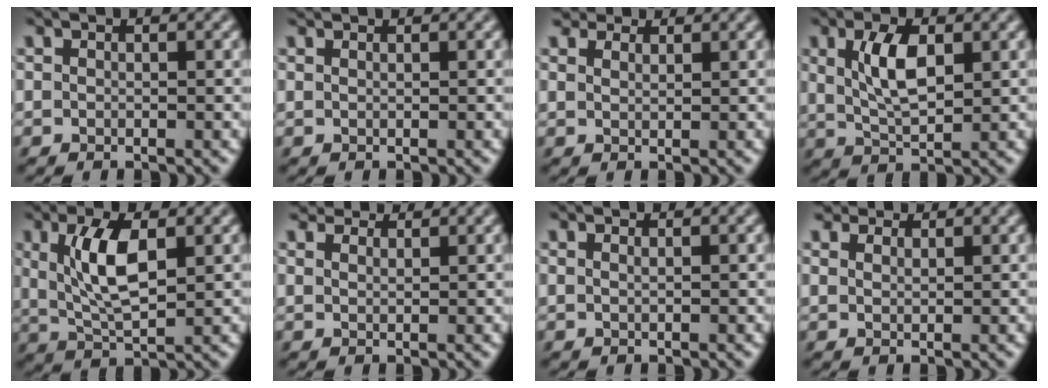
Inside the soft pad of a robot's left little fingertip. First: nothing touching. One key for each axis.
{"total": 0.8, "fx": 0.7, "fy": -0.3, "fz": 0.0, "tx": -0.003, "ty": 0.005, "tz": 0.013}
{"total": 3.4, "fx": 2.7, "fy": 1.7, "fz": 1.3, "tx": -0.069, "ty": 0.001, "tz": 0.053}
{"total": 3.5, "fx": 0.8, "fy": 0.7, "fz": 3.4, "tx": -0.068, "ty": 0.003, "tz": 0.012}
{"total": 4.8, "fx": 1.1, "fy": 0.8, "fz": 4.6, "tx": -0.088, "ty": 0.004, "tz": 0.016}
{"total": 2.7, "fx": 2.5, "fy": 0.9, "fz": 0.7, "tx": -0.043, "ty": -0.008, "tz": 0.051}
{"total": 0.7, "fx": 0.4, "fy": -0.6, "fz": 0.0, "tx": -0.002, "ty": 0.000, "tz": 0.005}
{"total": 3.0, "fx": 2.4, "fy": 1.5, "fz": 1.2, "tx": -0.062, "ty": 0.001, "tz": 0.048}